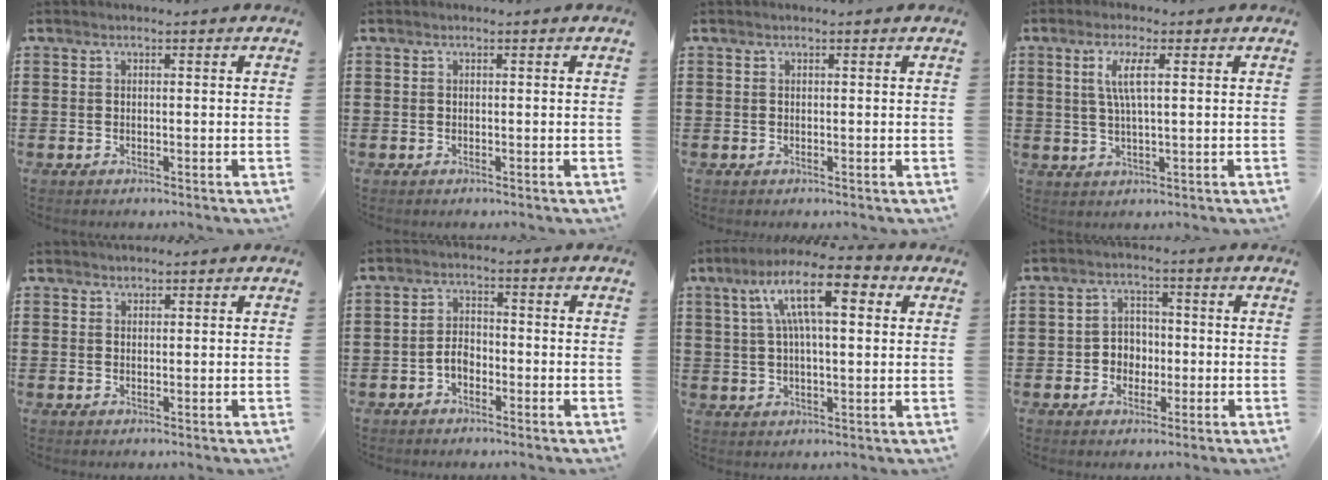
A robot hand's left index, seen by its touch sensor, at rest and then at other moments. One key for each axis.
{"total": 0.0}
{"total": 0.0}
{"total": 4.6, "fx": 1.4, "fy": 0.9, "fz": 4.3, "tx": -0.090, "ty": 0.003, "tz": 0.021}
{"total": 0.9, "fx": 0.9, "fy": 0.2, "fz": -0.1, "tx": -0.001, "ty": -0.001, "tz": 0.018}
{"total": 2.8, "fx": -1.5, "fy": 1.6, "fz": 1.8, "tx": -0.051, "ty": 0.002, "tz": -0.035}
{"total": 12.0, "fx": 4.7, "fy": 3.5, "fz": 10.5, "tx": -0.202, "ty": 0.009, "tz": 0.075}
{"total": 3.8, "fx": -0.9, "fy": 3.4, "fz": 1.4, "tx": -0.037, "ty": 0.010, "tz": -0.023}